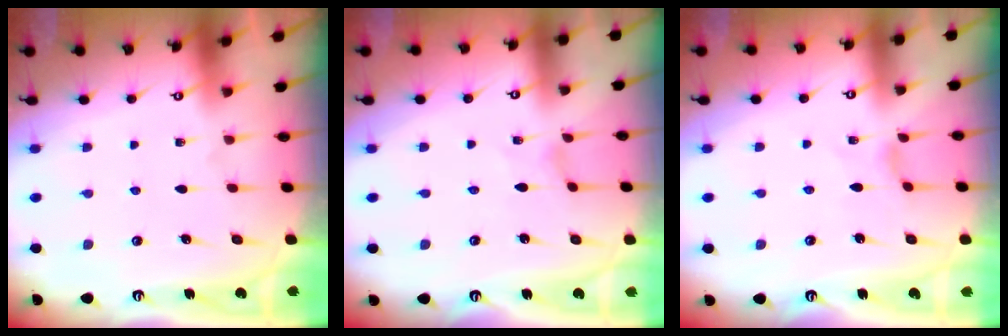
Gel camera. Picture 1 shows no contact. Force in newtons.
{"total": 0.0}
{"total": 1.2, "press": 1.2, "slide": 0.3}